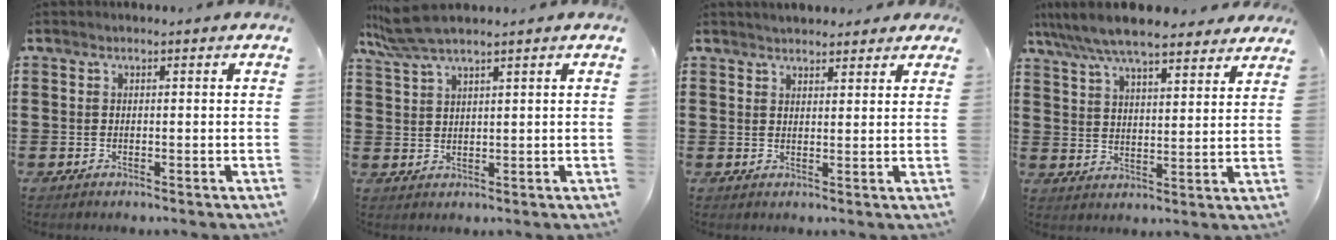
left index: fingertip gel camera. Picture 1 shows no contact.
{"total": 4.9, "force": [3.9, 0.5, 2.9], "torque": [-0.066, -0.002, 0.072]}
{"total": 2.5, "force": [2.4, 0.6, 0.2], "torque": [-0.010, 0.001, 0.045]}
{"total": 7.6, "force": [7.0, 1.0, 2.9], "torque": [-0.084, -0.026, 0.125]}